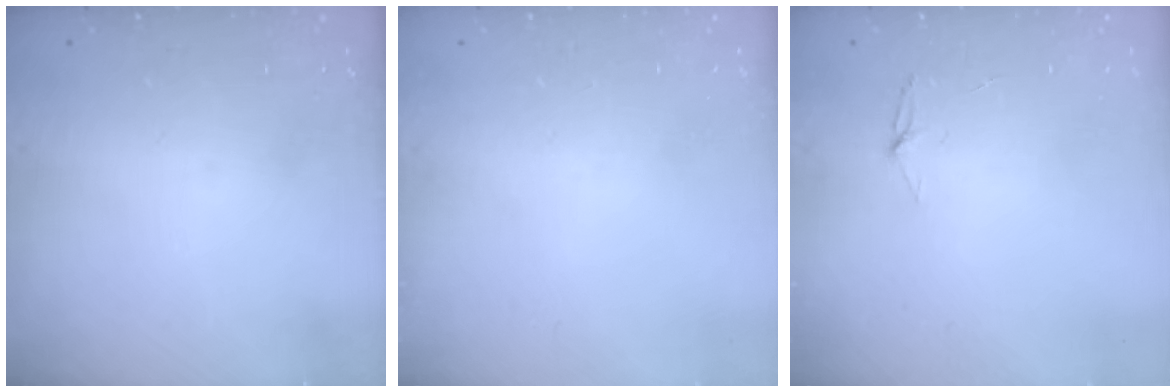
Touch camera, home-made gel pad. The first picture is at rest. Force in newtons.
{"total": 0.0}
{"total": 3.8, "press": 3.8, "slide": 0.4}